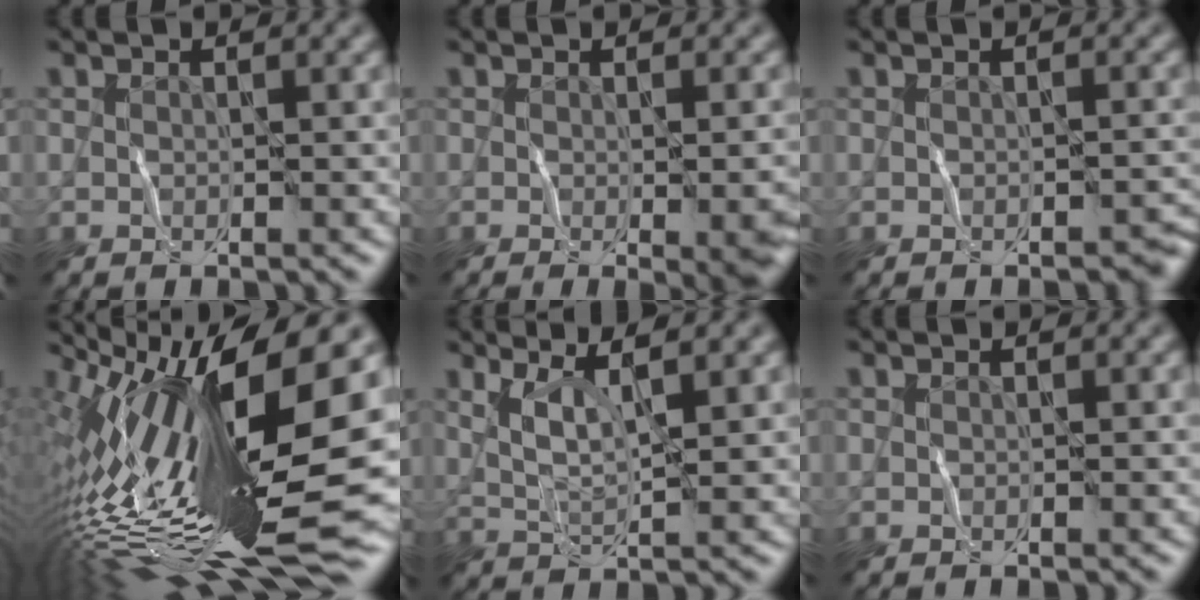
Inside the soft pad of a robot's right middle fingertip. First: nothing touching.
{"total": 5.0, "force": [-1.2, 1.4, 4.6], "torque": [-0.031, 0.002, 0.003]}
{"total": 0.9, "force": [-0.8, 0.0, 0.4], "torque": [-0.009, 0.003, -0.003]}
{"total": 18.6, "force": [-0.4, 6.6, 17.3], "torque": [-0.306, 0.007, -0.018]}
{"total": 3.0, "force": [1.4, 0.3, 2.7], "torque": [-0.070, -0.003, 0.045]}
{"total": 0.0}